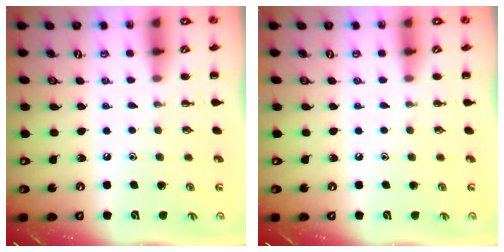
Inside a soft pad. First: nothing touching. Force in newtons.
{"total": 0.0}